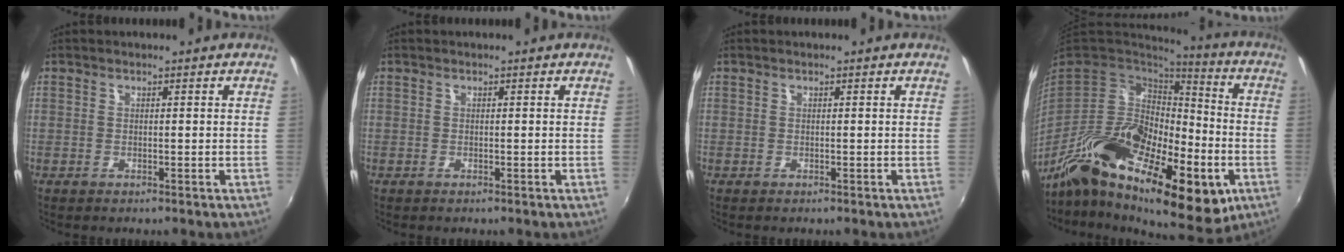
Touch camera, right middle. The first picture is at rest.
{"total": 0.0}
{"total": 0.0}
{"total": 28.8, "force": [-12.3, 13.3, 22.4], "torque": [-0.386, -0.034, -0.203]}